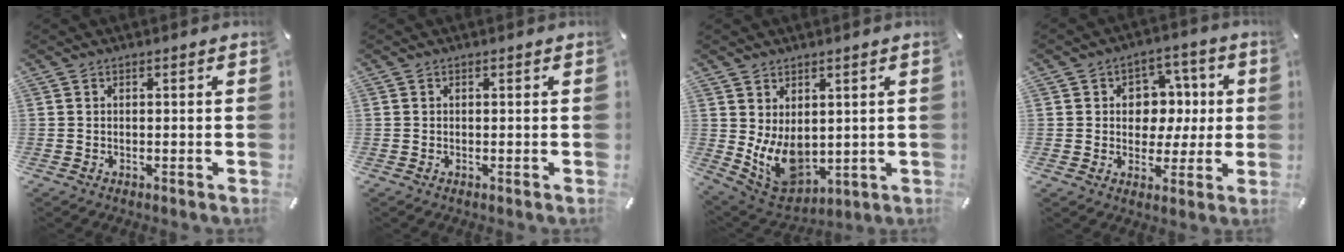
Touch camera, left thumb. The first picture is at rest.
{"total": 0.0}
{"total": 10.3, "force": [0.7, 8.2, 6.2], "torque": [-0.117, -0.023, 0.022]}
{"total": 8.7, "force": [0.8, 8.0, 3.4], "torque": [-0.041, -0.005, 0.014]}